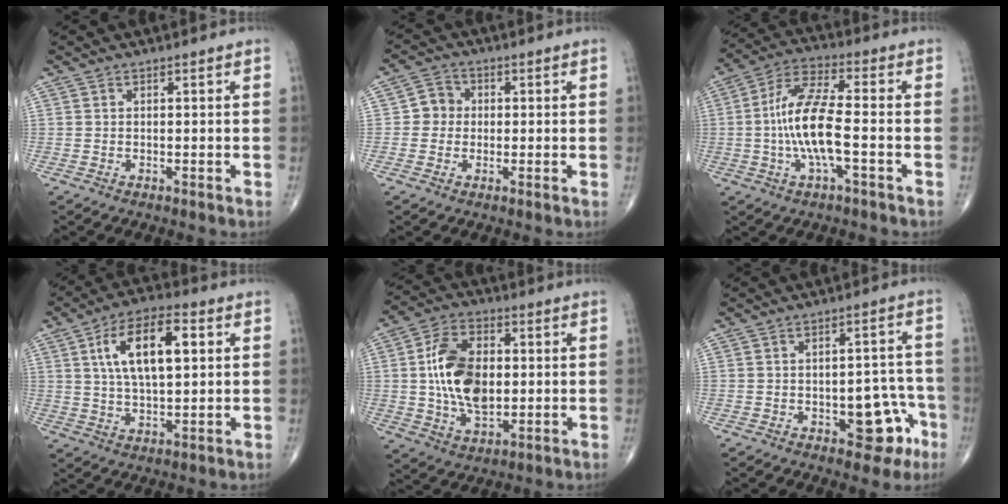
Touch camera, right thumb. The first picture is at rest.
{"total": 4.1, "force": [-0.1, 3.9, 1.4], "torque": [0.002, 0.009, -0.010]}
{"total": 11.2, "force": [-1.7, 2.8, 10.7], "torque": [-0.221, 0.020, -0.035]}
{"total": 13.7, "force": [3.6, 6.1, 11.8], "torque": [-0.196, 0.005, 0.061]}
{"total": 14.5, "force": [0.7, 8.8, 11.5], "torque": [-0.191, 0.005, 0.013]}
{"total": 9.6, "force": [-4.0, 5.1, 7.1], "torque": [-0.047, 0.037, -0.043]}